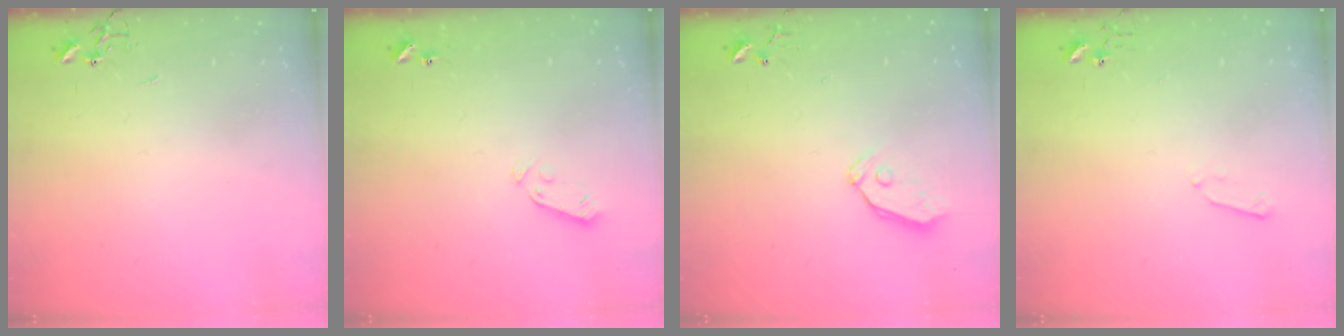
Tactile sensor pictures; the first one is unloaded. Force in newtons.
{"total": 3.0, "press": 2.9, "slide": 0.9}
{"total": 4.8, "press": 4.8, "slide": 0.4}
{"total": 3.7, "press": 3.6, "slide": 0.5}